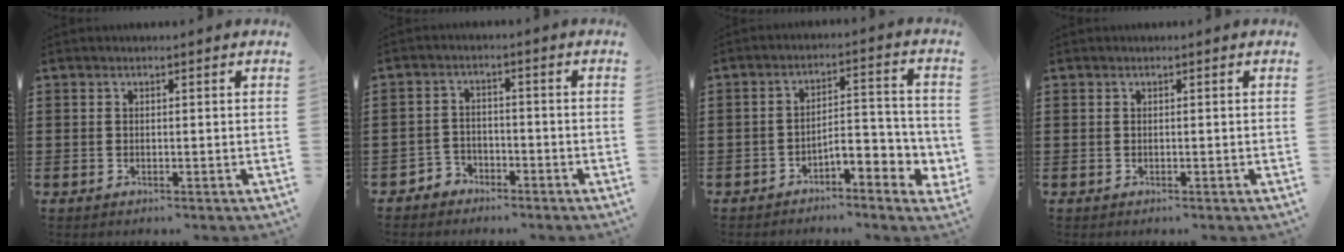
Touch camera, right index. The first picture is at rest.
{"total": 2.6, "force": [-2.2, 1.4, 0.2], "torque": [-0.013, 0.004, -0.047]}
{"total": 4.2, "force": [-2.7, 1.6, 2.8], "torque": [-0.044, -0.004, -0.058]}
{"total": 0.0}